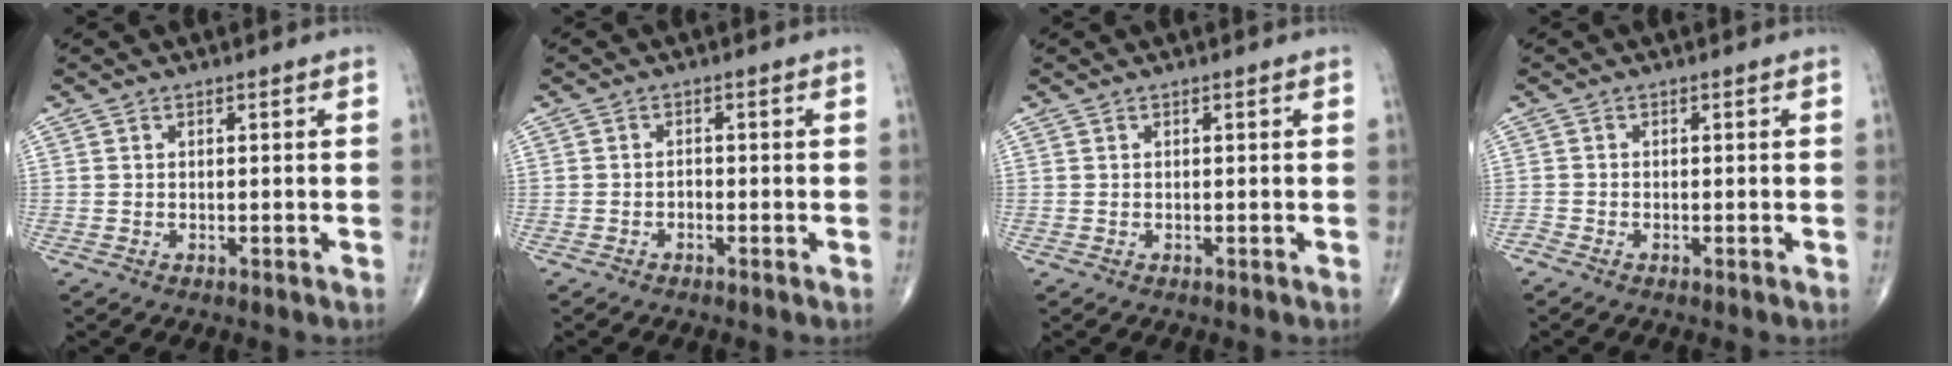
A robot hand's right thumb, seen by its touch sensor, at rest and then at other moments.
{"total": 1.0, "force": [-0.6, 0.6, 0.4], "torque": [-0.002, 0.003, -0.016]}
{"total": 0.0}
{"total": 0.9, "force": [-0.8, 0.2, 0.4], "torque": [-0.012, -0.004, -0.022]}